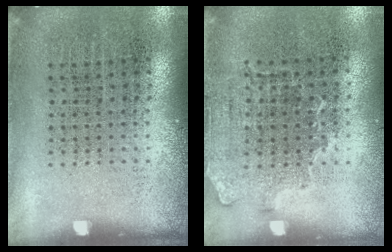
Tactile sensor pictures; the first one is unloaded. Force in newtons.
{"total": 1.4, "press": 1.1, "slide": 0.8}